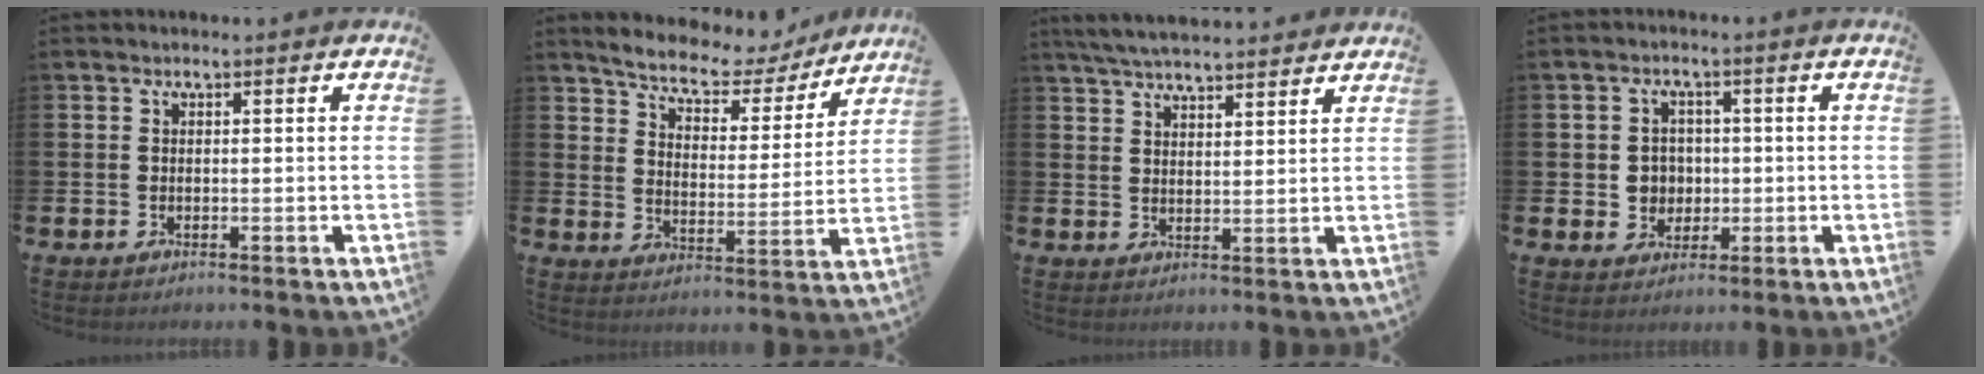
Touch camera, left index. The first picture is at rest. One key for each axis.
{"total": 7.1, "fx": 6.6, "fy": 2.2, "fz": 1.6, "tx": -0.057, "ty": -0.051, "tz": 0.110}
{"total": 5.1, "fx": 5.0, "fy": 0.3, "fz": 1.0, "tx": -0.040, "ty": -0.018, "tz": 0.093}
{"total": 3.5, "fx": 0.3, "fy": 3.4, "fz": 0.8, "tx": -0.017, "ty": 0.004, "tz": -0.002}